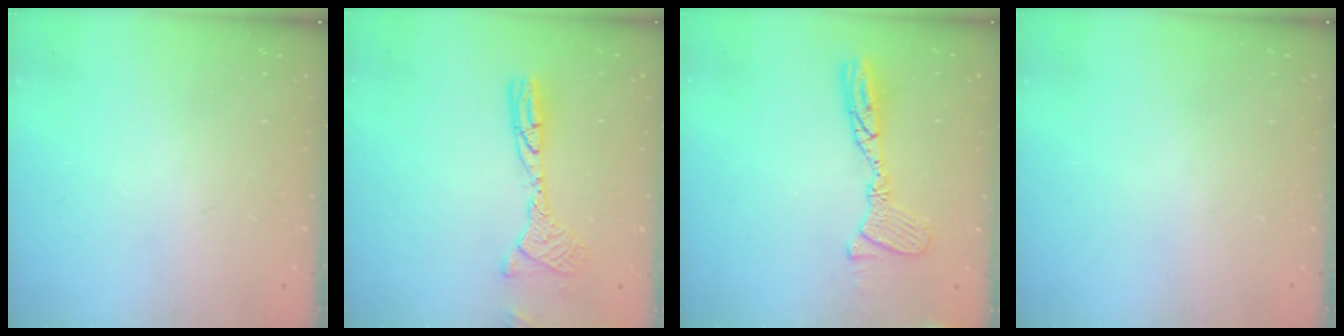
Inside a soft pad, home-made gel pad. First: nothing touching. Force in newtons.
{"total": 11.9, "press": 11.6, "slide": 2.5}
{"total": 13.5, "press": 13.5, "slide": 1.3}
{"total": 0.0}